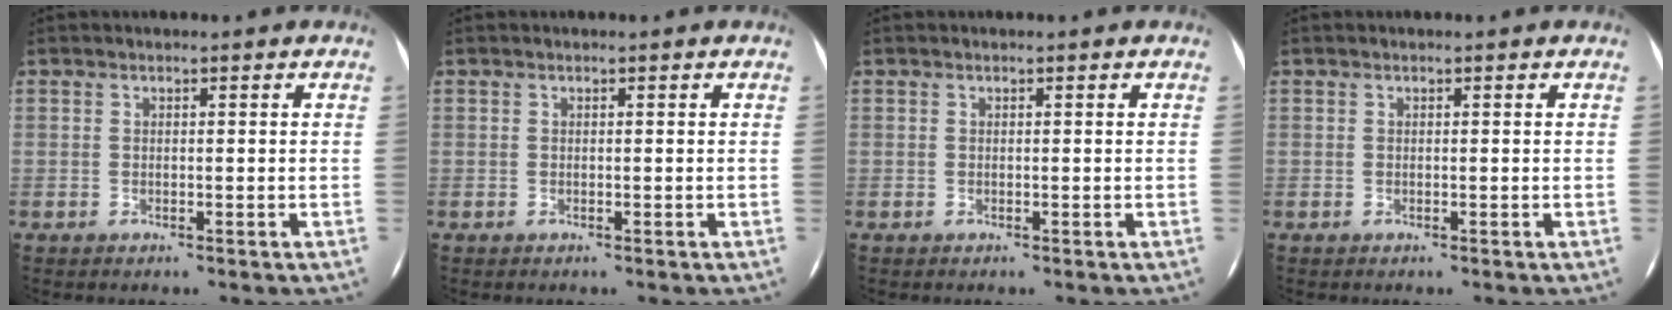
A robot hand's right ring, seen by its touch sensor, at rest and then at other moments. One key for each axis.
{"total": 0.0}
{"total": 0.0}
{"total": 0.0}